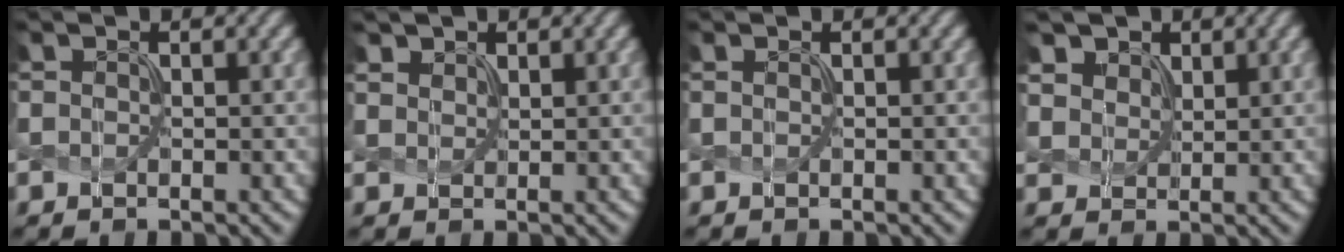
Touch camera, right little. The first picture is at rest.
{"total": 1.3, "force": [1.1, 0.4, -0.6], "torque": [0.005, 0.001, 0.035]}
{"total": 0.6, "force": [0.3, 0.3, 0.4], "torque": [0.004, -0.001, -0.006]}
{"total": 3.0, "force": [2.2, 2.0, 0.3], "torque": [-0.027, -0.002, 0.056]}